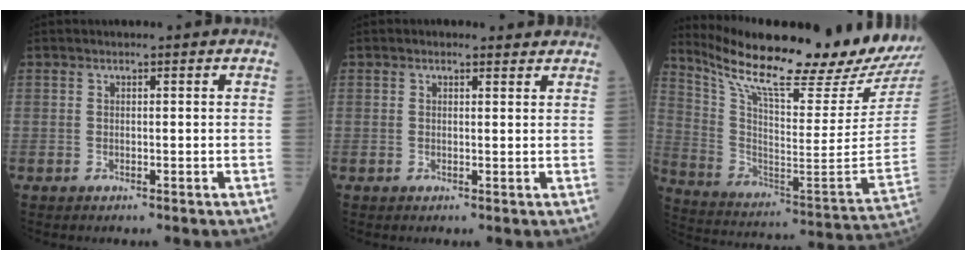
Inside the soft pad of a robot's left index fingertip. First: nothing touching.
{"total": 2.2, "force": [1.9, 0.8, 0.8], "torque": [-0.018, 0.010, 0.021]}
{"total": 27.0, "force": [23.4, 0.3, 13.5], "torque": [-0.240, -0.090, 0.349]}